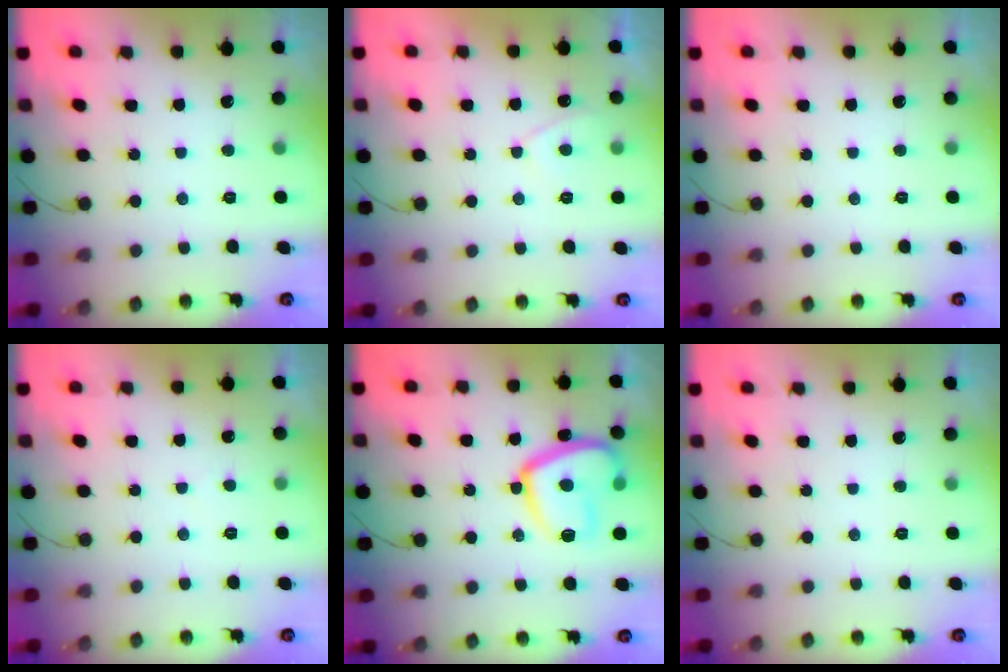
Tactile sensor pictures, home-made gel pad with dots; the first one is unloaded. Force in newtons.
{"total": 2.4, "press": 2.4, "slide": 0.5}
{"total": 0.0}
{"total": 2.6, "press": 2.6, "slide": 0.3}
{"total": 15.7, "press": 15.5, "slide": 1.8}
{"total": 0.0}